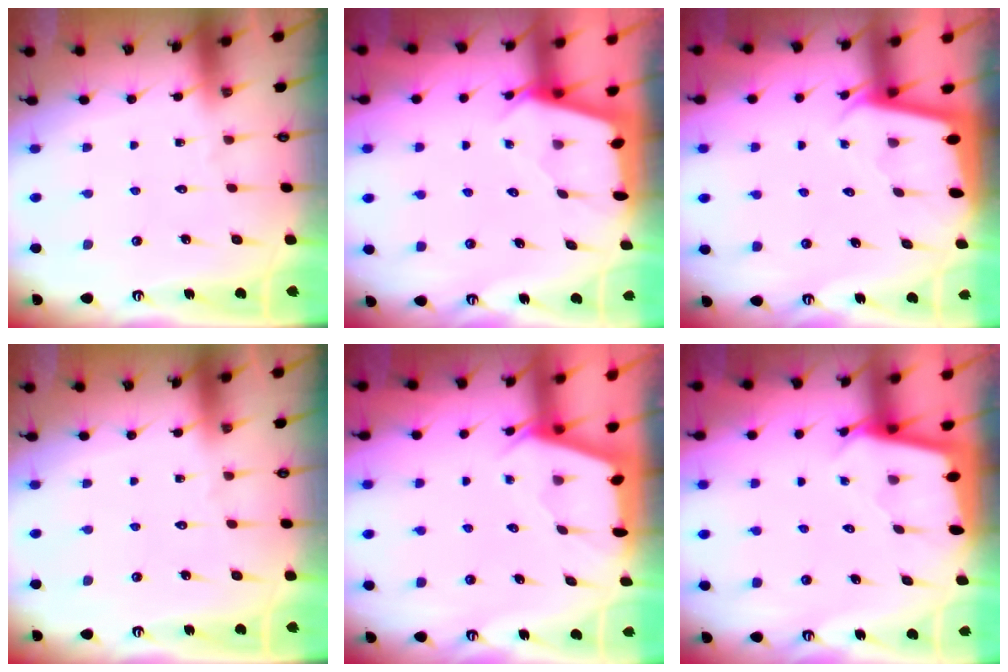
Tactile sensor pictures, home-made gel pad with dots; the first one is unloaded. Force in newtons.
{"total": 2.6, "press": 2.6, "slide": 0.3}
{"total": 1.9, "press": 1.9, "slide": 0.0}
{"total": 0.0}
{"total": 2.2, "press": 2.1, "slide": 0.3}
{"total": 2.4, "press": 2.4, "slide": 0.1}